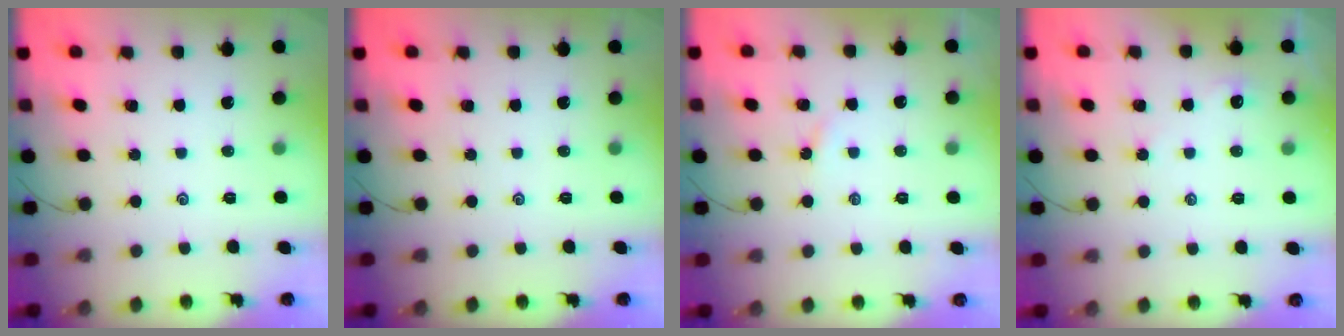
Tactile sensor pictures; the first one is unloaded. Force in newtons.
{"total": 0.0}
{"total": 1.4, "press": 1.4, "slide": 0.2}
{"total": 2.0, "press": 2.0, "slide": 0.3}